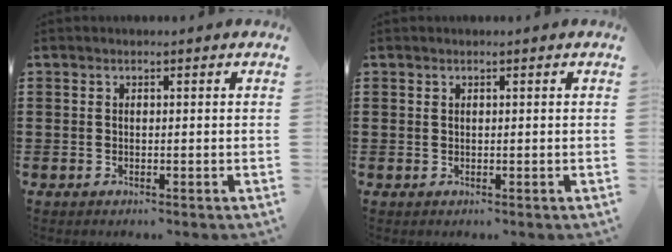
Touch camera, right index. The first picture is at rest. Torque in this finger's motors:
{"motor_torque": [0.80, 0.87, 0.07, 0.01]}